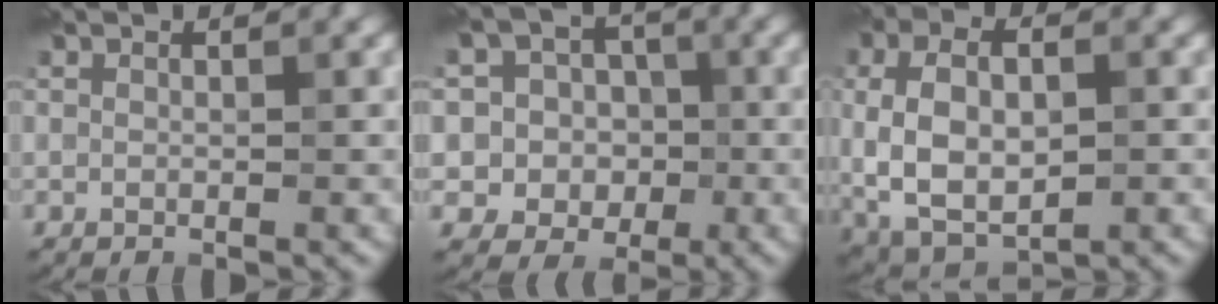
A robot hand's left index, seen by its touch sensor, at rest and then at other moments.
{"total": 6.3, "force": [0.0, 6.1, 1.8], "torque": [-0.027, 0.022, -0.033]}
{"total": 8.8, "force": [-0.4, 5.2, 7.1], "torque": [-0.155, -0.006, 0.006]}